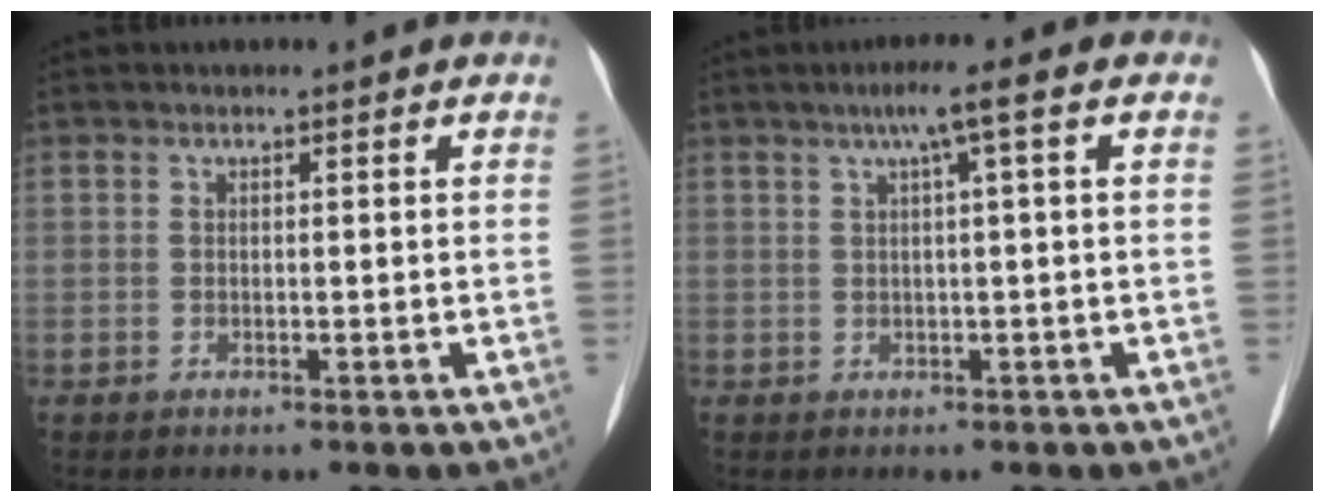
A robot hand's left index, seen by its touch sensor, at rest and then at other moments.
{"total": 3.9, "force": [1.6, -0.4, 3.6], "torque": [-0.063, 0.015, 0.029]}